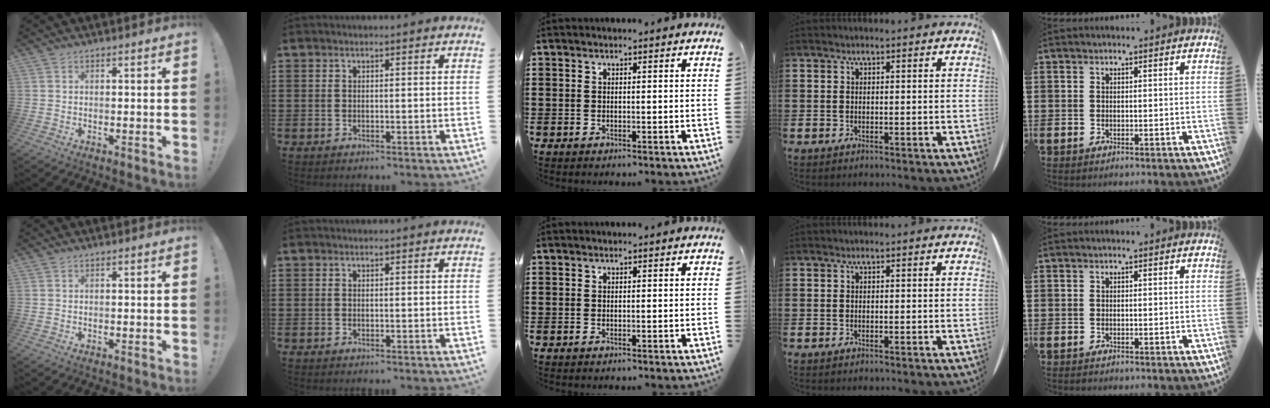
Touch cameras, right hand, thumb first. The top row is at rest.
{}